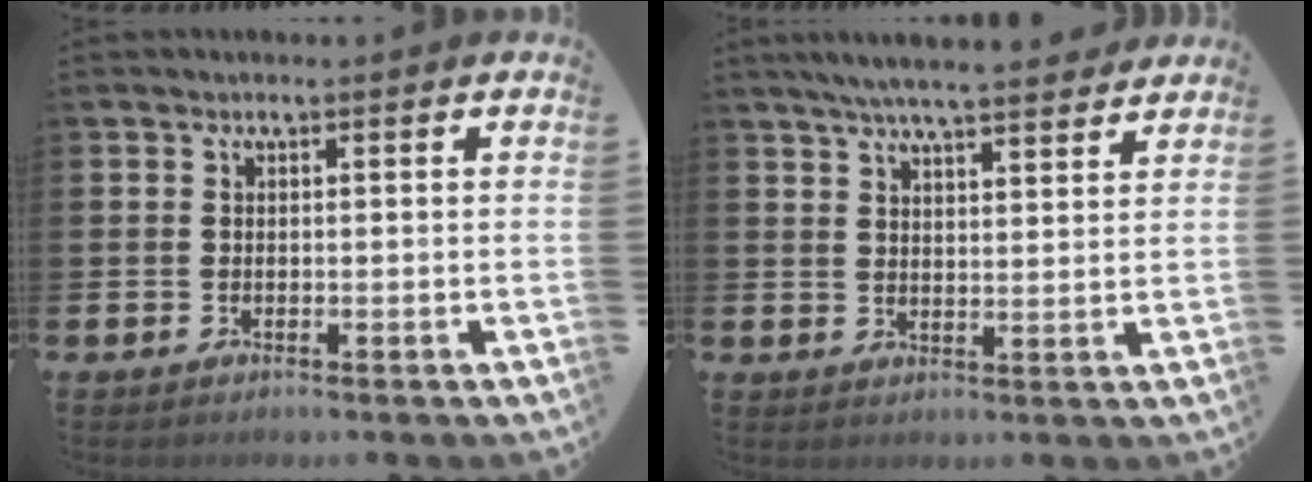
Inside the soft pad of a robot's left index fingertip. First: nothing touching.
{"total": 6.0, "force": [5.7, 0.2, 1.8], "torque": [-0.046, -0.027, 0.101]}